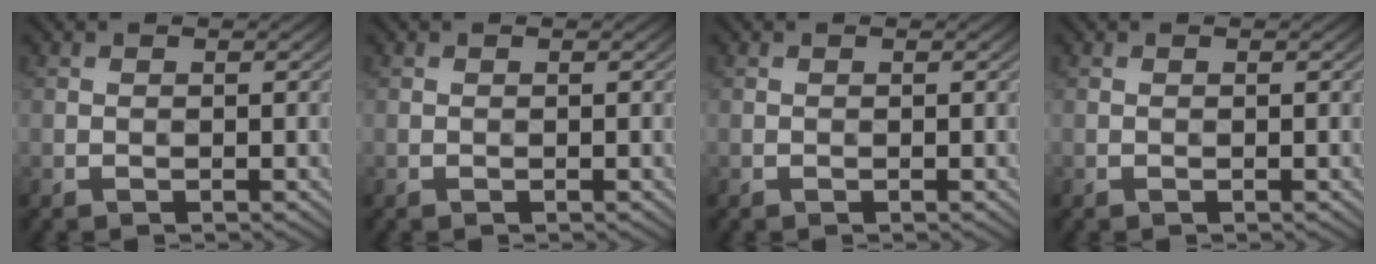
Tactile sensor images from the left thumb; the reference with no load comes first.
{"total": 0.0}
{"total": 0.0}
{"total": 0.0}